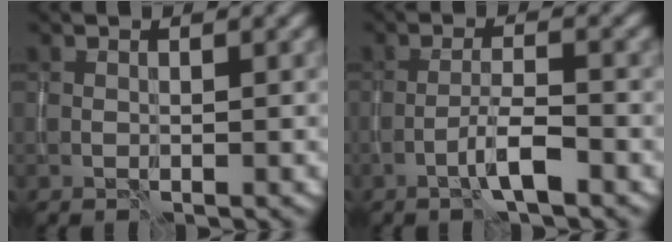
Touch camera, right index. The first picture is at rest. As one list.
[{"total": 2.9, "force": [-1.9, 0.3, 2.2], "torque": [-0.040, 0.009, -0.039]}]